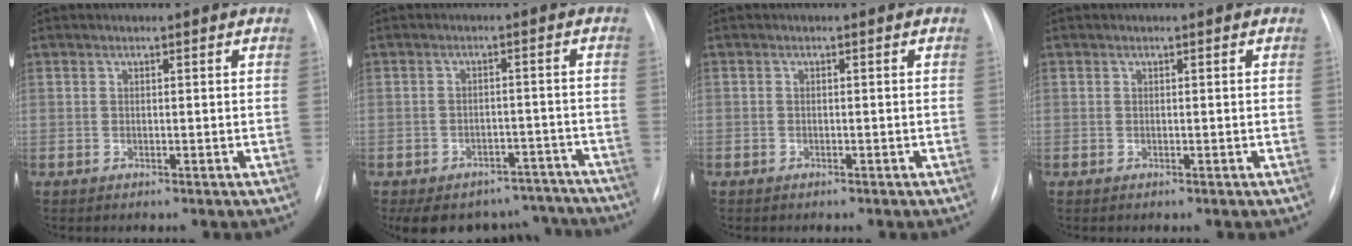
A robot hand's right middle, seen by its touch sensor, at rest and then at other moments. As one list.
[{"total": 15.1, "force": [-13.0, 7.1, 3.2], "torque": [-0.052, 0.023, -0.152]}, {"total": 0.5, "force": [-0.4, 0.4, 0.1], "torque": [-0.004, 0.002, -0.006]}, {"total": 0.0}]